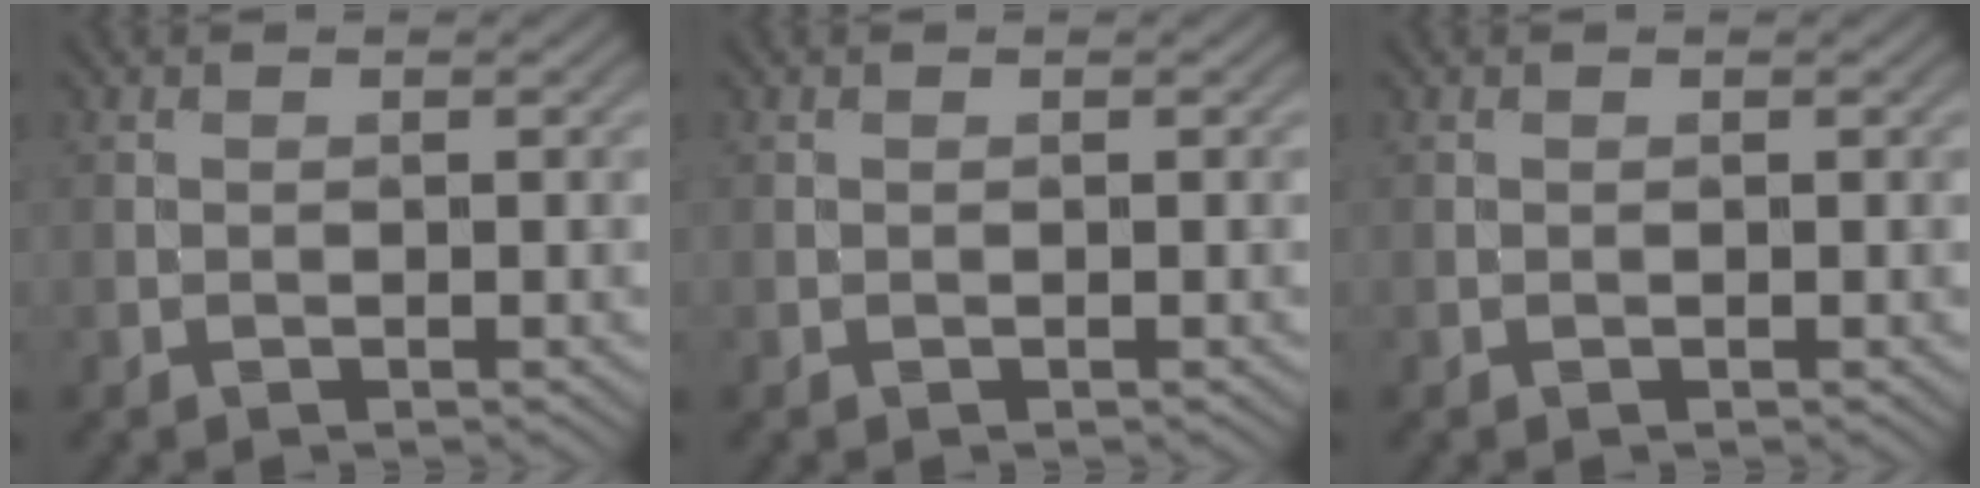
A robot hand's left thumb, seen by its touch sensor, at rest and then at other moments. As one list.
[{"total": 0.0}, {"total": 0.0}]